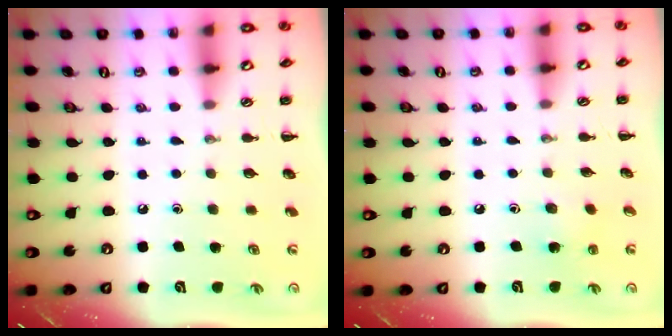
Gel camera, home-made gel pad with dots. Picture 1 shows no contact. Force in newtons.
{"total": 4.4, "press": 4.2, "slide": 1.4}